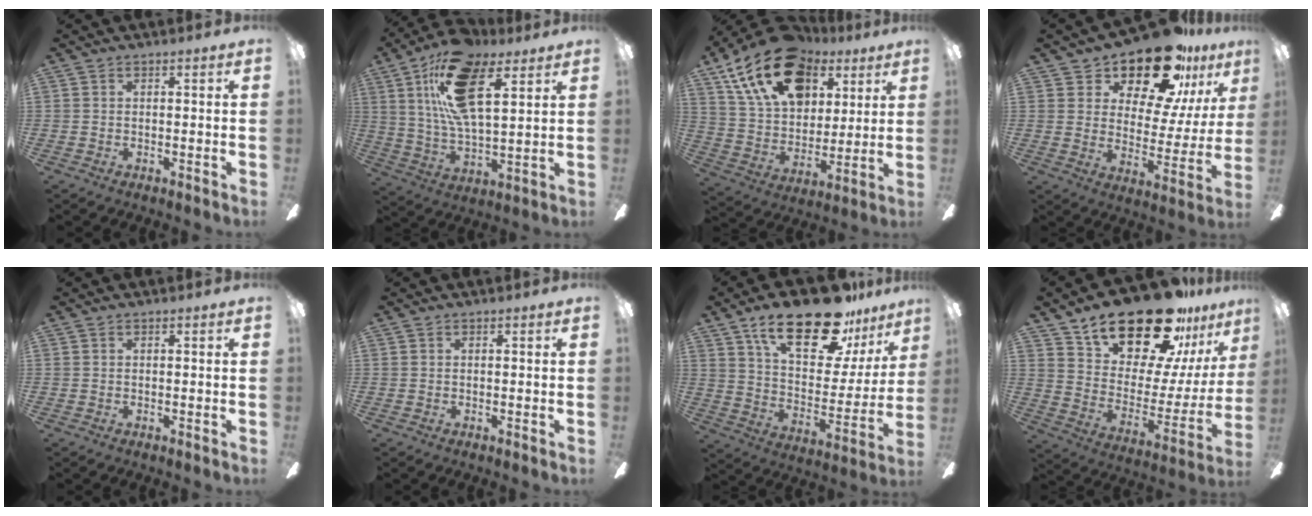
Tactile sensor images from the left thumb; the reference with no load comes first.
{"total": 20.4, "force": [9.8, 9.0, 15.5], "torque": [-0.299, -0.015, 0.163]}
{"total": 22.2, "force": [12.1, 13.9, 12.3], "torque": [-0.222, -0.046, 0.217]}
{"total": 20.5, "force": [16.0, 7.9, 10.2], "torque": [-0.168, -0.108, 0.272]}
{"total": 0.0}
{"total": 0.0}
{"total": 25.8, "force": [17.1, 10.3, 16.3], "torque": [-0.257, -0.098, 0.289]}
{"total": 24.5, "force": [20.1, 9.0, 10.7], "torque": [-0.169, -0.139, 0.355]}